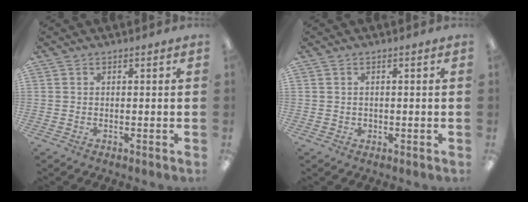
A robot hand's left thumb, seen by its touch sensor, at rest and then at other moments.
{"total": 1.0, "force": [0.3, 0.9, 0.4], "torque": [-0.010, 0.006, 0.003]}